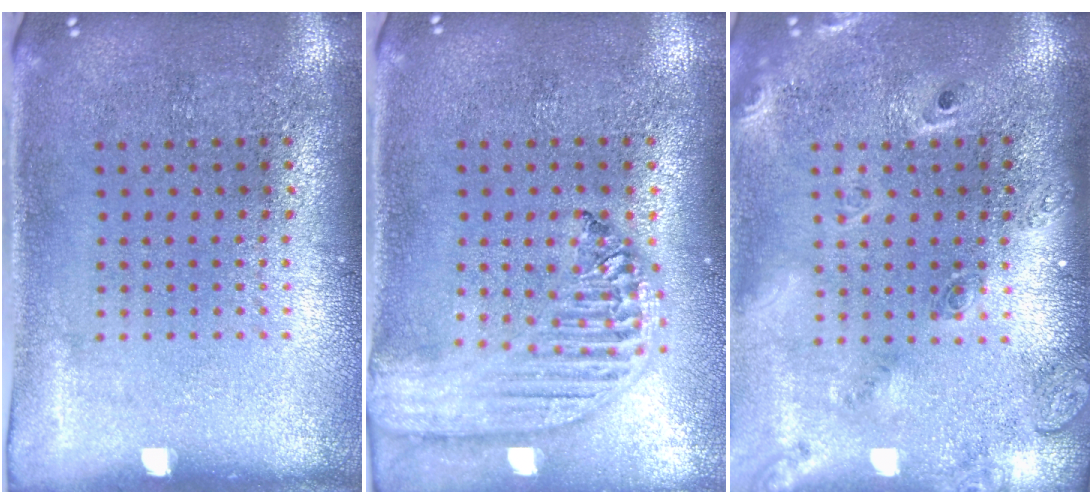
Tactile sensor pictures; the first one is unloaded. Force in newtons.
{"total": 2.3, "press": 2.0, "slide": 1.2}
{"total": 2.4, "press": 1.7, "slide": 1.6}